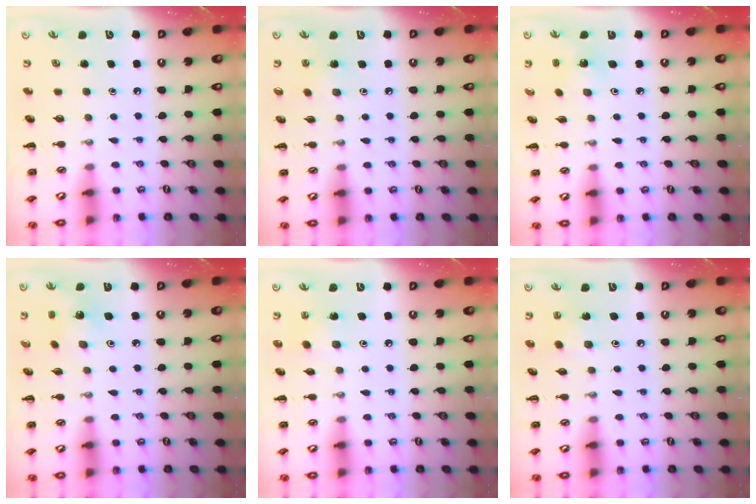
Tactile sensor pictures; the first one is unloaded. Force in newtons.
{"total": 5.2, "press": 5.0, "slide": 1.5}
{"total": 1.6, "press": 1.5, "slide": 0.7}
{"total": 1.8, "press": 1.6, "slide": 0.7}
{"total": 2.2, "press": 2.0, "slide": 0.7}
{"total": 2.0, "press": 1.9, "slide": 0.6}